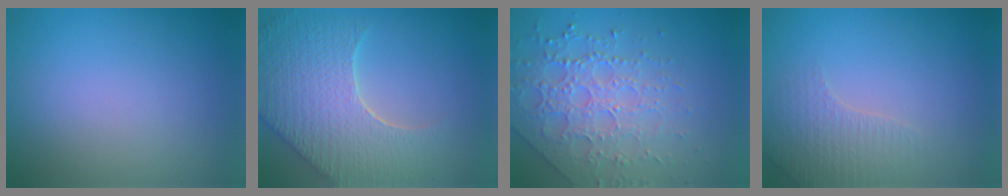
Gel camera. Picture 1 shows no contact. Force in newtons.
{"total": 9.0, "press": 6.4, "slide": 6.4}
{"total": 4.5, "press": 4.3, "slide": 1.2}
{"total": 2.6, "press": 2.5, "slide": 0.5}